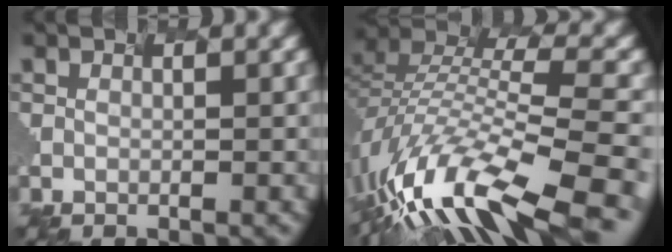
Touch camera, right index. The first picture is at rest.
{"total": 13.5, "force": [-9.4, 3.2, 9.1], "torque": [-0.232, 0.004, -0.145]}